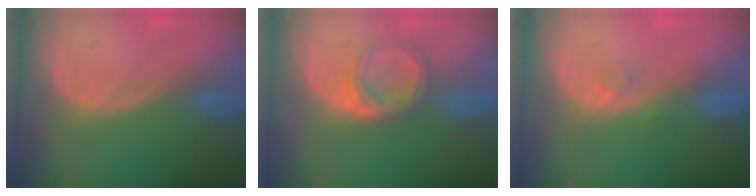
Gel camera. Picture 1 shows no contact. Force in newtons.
{"total": 4.6, "press": 4.5, "slide": 0.8}
{"total": 1.7, "press": 1.7, "slide": 0.2}